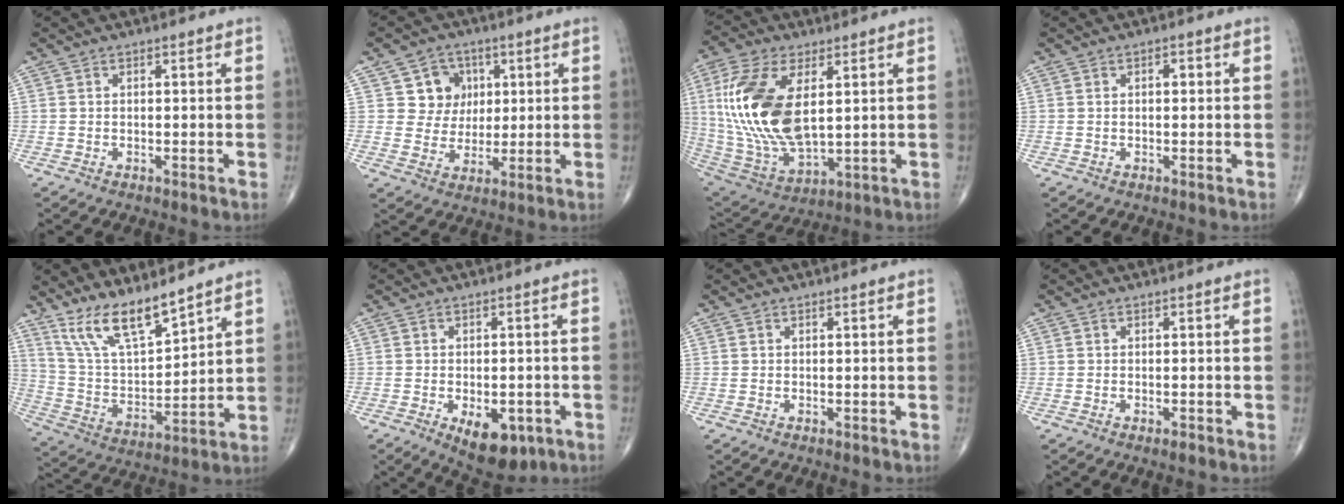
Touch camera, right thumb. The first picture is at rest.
{"total": 7.5, "force": [2.5, 6.8, 1.9], "torque": [0.010, -0.003, 0.041]}
{"total": 20.9, "force": [3.9, 10.6, 17.7], "torque": [-0.369, -0.025, 0.080]}
{"total": 1.3, "force": [0.3, 0.7, 1.1], "torque": [-0.014, 0.003, 0.002]}
{"total": 12.6, "force": [9.9, 3.5, 7.1], "torque": [-0.118, -0.062, 0.203]}
{"total": 9.3, "force": [-3.8, 5.0, 6.9], "torque": [-0.082, 0.002, -0.042]}
{"total": 0.0}
{"total": 0.7, "force": [-0.4, 0.2, 0.5], "torque": [-0.008, -0.002, -0.006]}